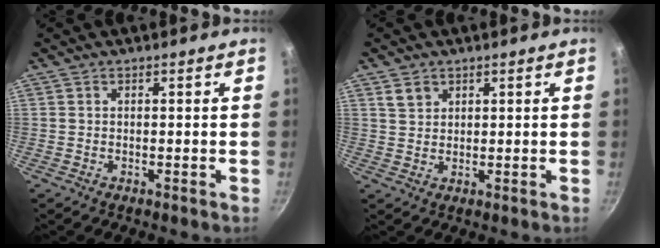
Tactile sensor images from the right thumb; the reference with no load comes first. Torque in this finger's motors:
{"motor_torque": [-0.56, 0.33, 0.28, 0.17, 0.00]}